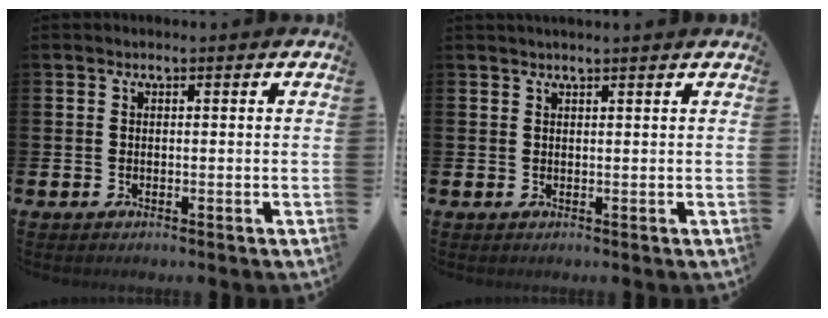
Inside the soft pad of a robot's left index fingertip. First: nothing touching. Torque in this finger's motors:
{"motor_torque": [0.91, -1.23, -0.04, 0.06]}